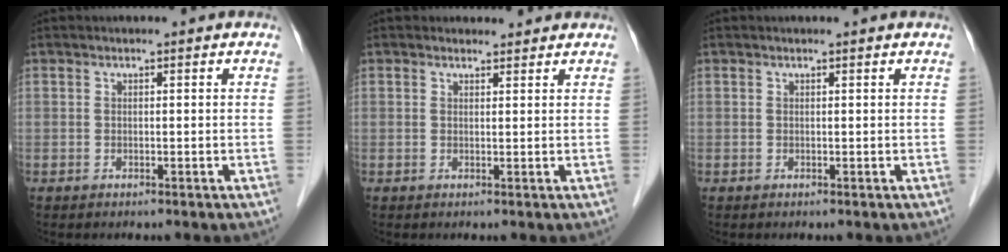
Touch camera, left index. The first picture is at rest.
{"total": 1.8, "force": [1.6, 0.7, -0.1], "torque": [-0.003, 0.006, 0.019]}
{"total": 0.6, "force": [0.6, 0.0, 0.1], "torque": [-0.006, 0.001, 0.007]}